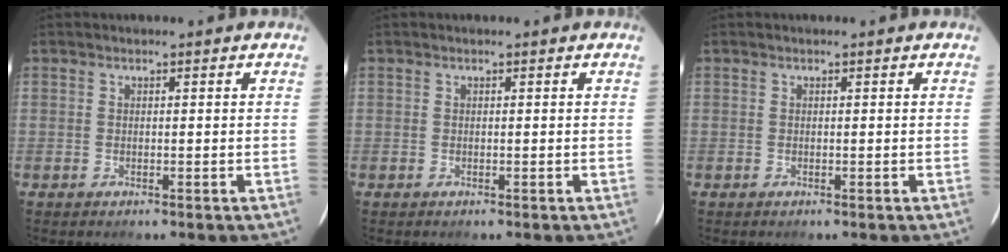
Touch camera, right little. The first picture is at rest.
{"total": 0.0}
{"total": 0.0}